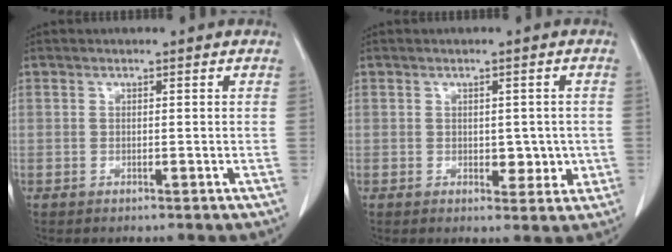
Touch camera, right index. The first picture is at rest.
{"total": 3.8, "force": [-0.4, 2.4, 3.0], "torque": [-0.028, 0.000, 0.003]}